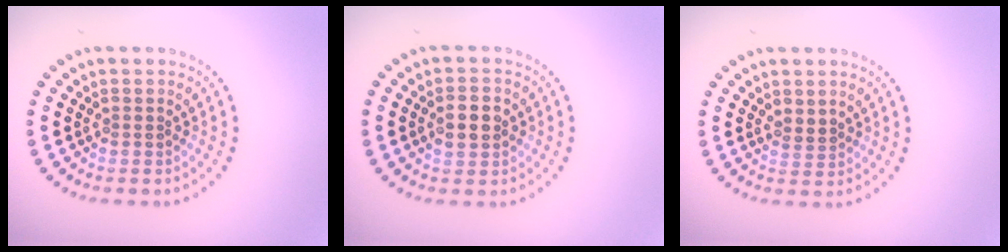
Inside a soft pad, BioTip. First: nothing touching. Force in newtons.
{"total": 2.9, "press": 2.9, "slide": 0.1}
{"total": 1.1, "press": 0.9, "slide": 0.5}